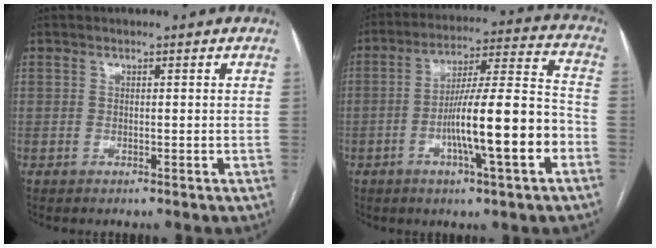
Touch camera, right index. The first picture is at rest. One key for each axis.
{"total": 15.1, "fx": -4.9, "fy": 1.0, "fz": 14.3, "tx": -0.235, "ty": 0.010, "tz": -0.079}